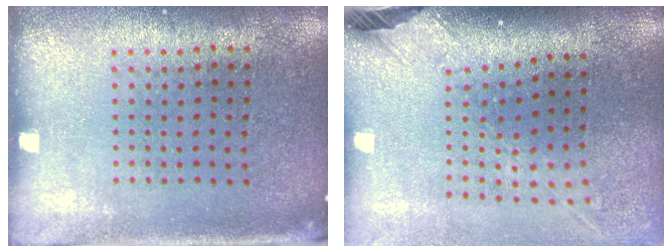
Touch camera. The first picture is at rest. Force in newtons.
{"total": 2.6, "press": 1.8, "slide": 1.8}